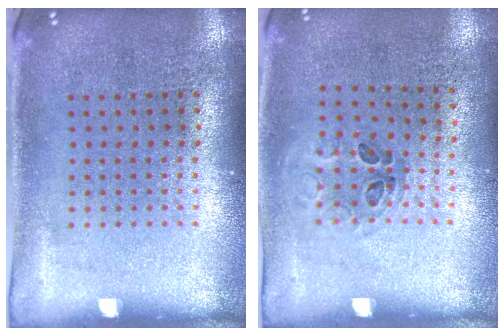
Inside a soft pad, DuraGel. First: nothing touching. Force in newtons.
{"total": 0.9, "press": 0.6, "slide": 0.7}